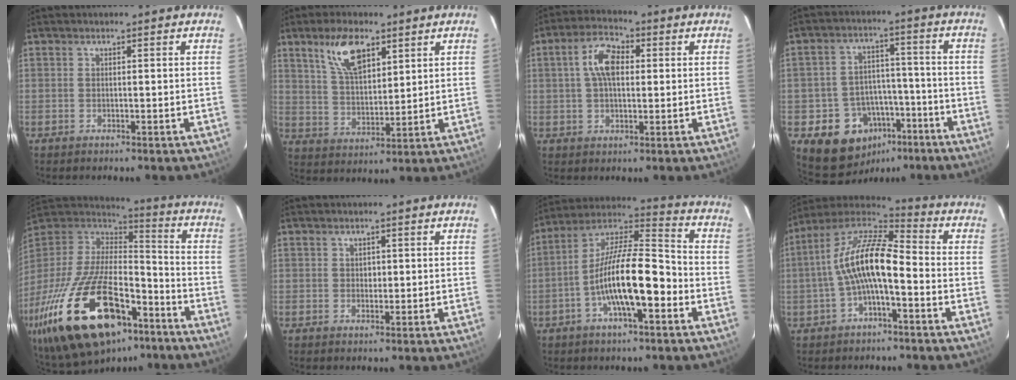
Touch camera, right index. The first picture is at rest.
{"total": 10.0, "force": [5.7, 4.3, 7.0], "torque": [-0.130, 0.013, 0.115]}
{"total": 7.6, "force": [1.4, 4.2, 6.2], "torque": [-0.117, 0.021, 0.025]}
{"total": 12.9, "force": [-6.8, 10.1, 4.4], "torque": [-0.103, 0.037, -0.077]}
{"total": 34.2, "force": [-19.9, 15.5, 23.0], "torque": [-0.461, -0.035, -0.309]}
{"total": 1.3, "force": [0.2, 1.2, 0.3], "torque": [0.000, 0.003, 0.004]}
{"total": 15.0, "force": [-5.2, 4.3, 13.5], "torque": [-0.250, 0.006, -0.099]}
{"total": 12.7, "force": [-2.4, 4.1, 11.8], "torque": [-0.234, 0.018, -0.047]}